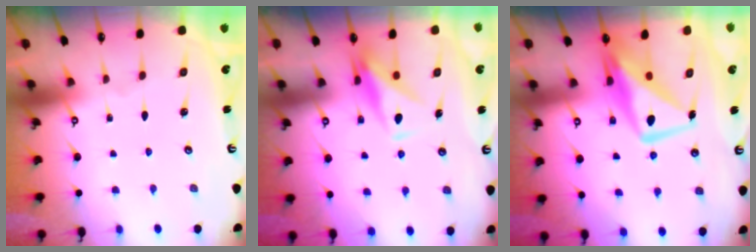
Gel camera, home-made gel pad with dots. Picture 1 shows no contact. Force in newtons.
{"total": 8.8, "press": 8.6, "slide": 1.7}
{"total": 11.0, "press": 10.9, "slide": 1.5}